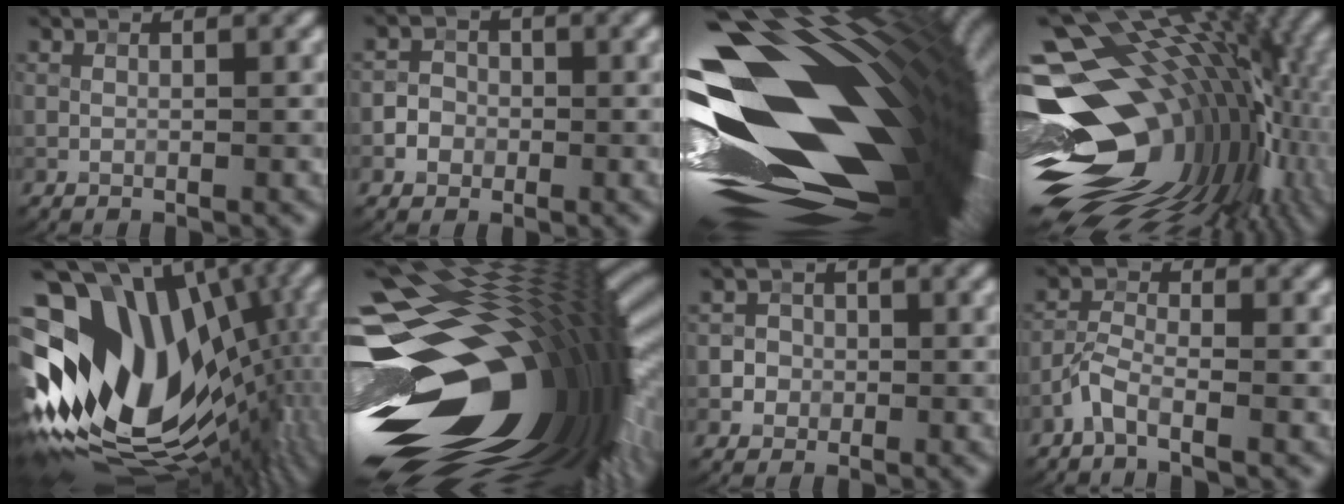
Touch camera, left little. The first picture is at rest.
{"total": 1.9, "force": [-1.1, 1.6, -0.1], "torque": [0.022, 0.001, -0.031]}
{"total": 20.8, "force": [-1.7, 10.6, 17.8], "torque": [-0.311, 0.009, -0.018]}
{"total": 19.2, "force": [0.4, 11.6, 15.3], "torque": [-0.254, -0.030, 0.013]}
{"total": 18.6, "force": [3.3, 11.6, 14.1], "torque": [-0.268, -0.019, 0.084]}
{"total": 19.5, "force": [-3.0, 10.4, 16.2], "torque": [-0.282, -0.056, -0.044]}
{"total": 1.9, "force": [-0.7, 1.7, 0.0], "torque": [0.020, 0.001, -0.024]}
{"total": 2.3, "force": [-2.1, 0.2, 1.0], "torque": [-0.028, 0.007, -0.051]}